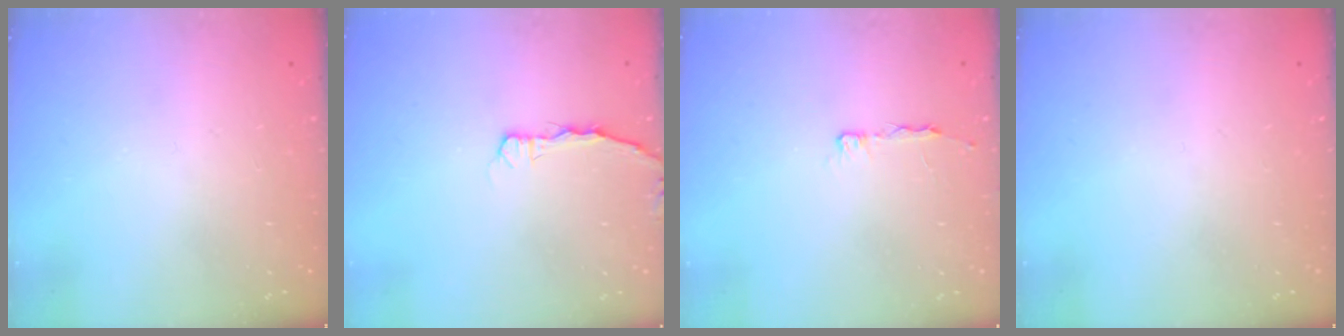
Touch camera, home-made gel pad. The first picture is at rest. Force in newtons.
{"total": 2.9, "press": 2.9, "slide": 0.4}
{"total": 3.3, "press": 3.3, "slide": 0.3}
{"total": 0.0}